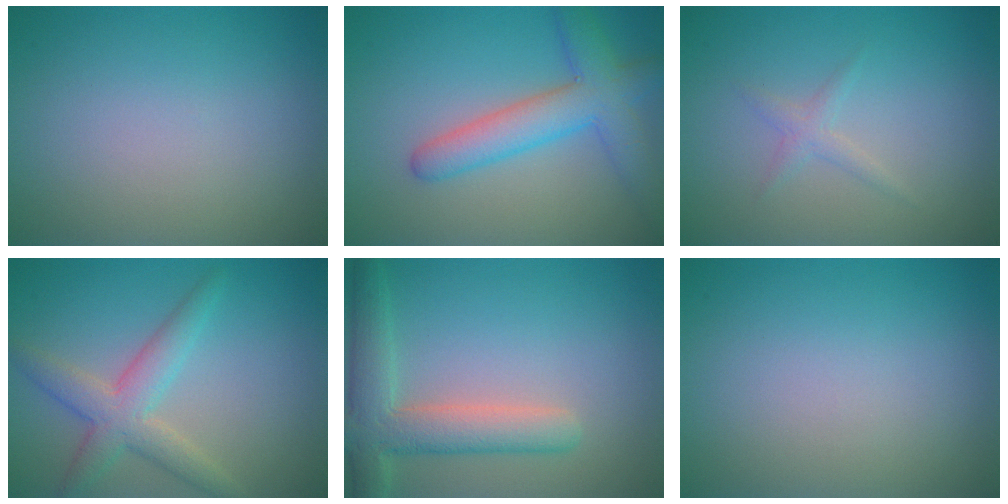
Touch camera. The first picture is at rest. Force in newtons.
{"total": 5.3, "press": 5.3, "slide": 0.3}
{"total": 1.2, "press": 1.2, "slide": 0.0}
{"total": 4.1, "press": 4.1, "slide": 0.1}
{"total": 5.3, "press": 5.3, "slide": 0.4}
{"total": 0.0}